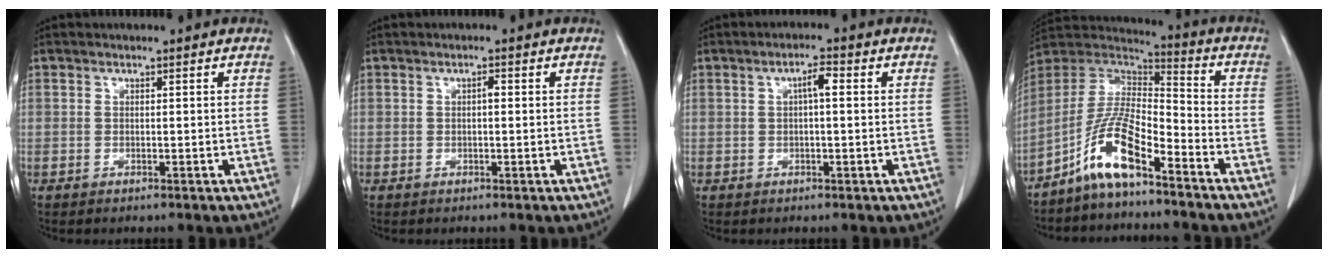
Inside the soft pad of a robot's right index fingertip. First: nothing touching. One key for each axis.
{"total": 0.9, "fx": 0.1, "fy": 0.3, "fz": 0.9, "tx": -0.012, "ty": 0.003, "tz": 0.000}
{"total": 2.8, "fx": 0.5, "fy": 0.5, "fz": 2.7, "tx": -0.044, "ty": 0.009, "tz": 0.006}
{"total": 11.1, "fx": -7.1, "fy": 2.5, "fz": 8.1, "tx": -0.168, "ty": 0.017, "tz": -0.139}